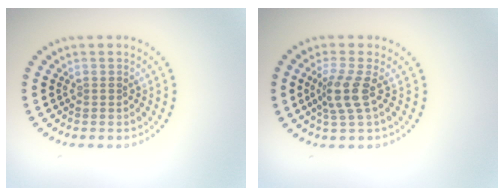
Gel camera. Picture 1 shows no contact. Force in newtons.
{"total": 2.7, "press": 2.0, "slide": 1.8}